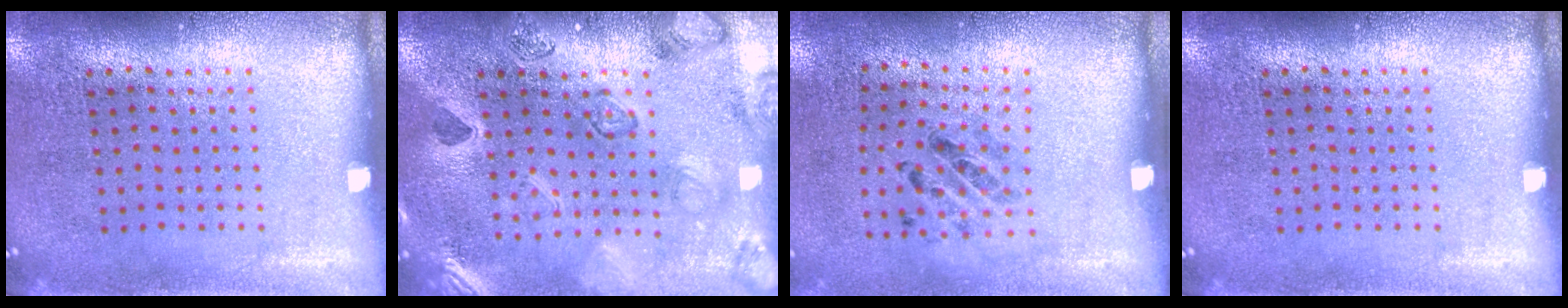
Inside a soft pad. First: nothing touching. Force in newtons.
{"total": 2.5, "press": 2.4, "slide": 0.5}
{"total": 1.3, "press": 0.6, "slide": 1.2}
{"total": 0.0}